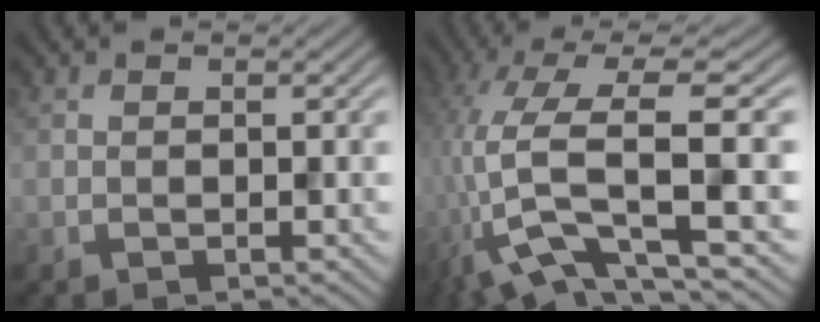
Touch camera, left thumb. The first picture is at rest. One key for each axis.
{"total": 12.4, "fx": -2.2, "fy": 3.7, "fz": 11.7, "tx": -0.250, "ty": 0.000, "tz": -0.029}